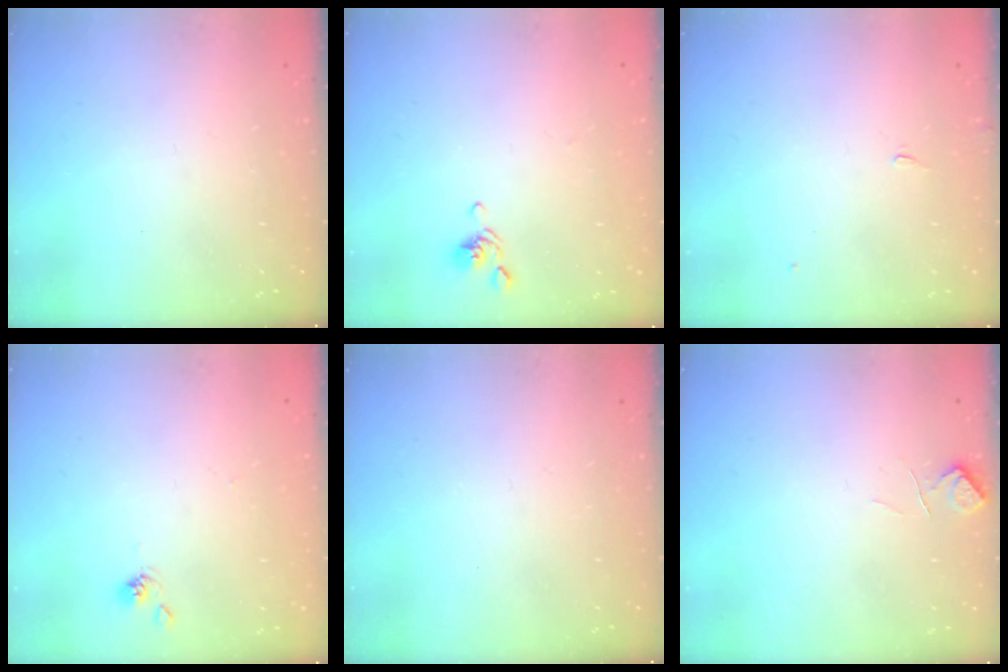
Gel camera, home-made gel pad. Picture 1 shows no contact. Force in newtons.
{"total": 2.6, "press": 2.5, "slide": 0.4}
{"total": 1.4, "press": 1.3, "slide": 0.4}
{"total": 2.4, "press": 2.4, "slide": 0.2}
{"total": 0.0}
{"total": 1.0, "press": 0.7, "slide": 0.6}